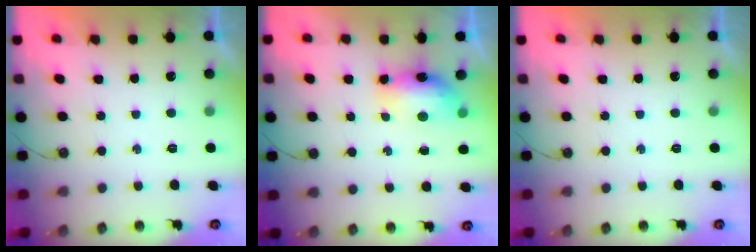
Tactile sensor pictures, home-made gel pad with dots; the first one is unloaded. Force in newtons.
{"total": 7.3, "press": 7.3, "slide": 0.7}
{"total": 0.0}